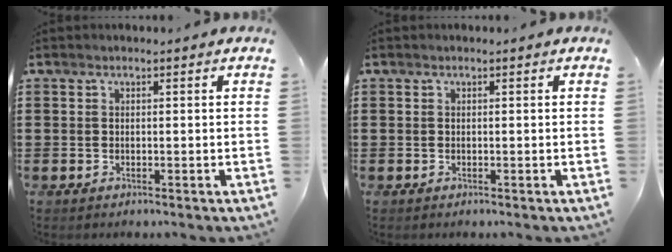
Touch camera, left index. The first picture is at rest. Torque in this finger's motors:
{"motor_torque": [-0.02, -0.02, 0.00, -0.01]}